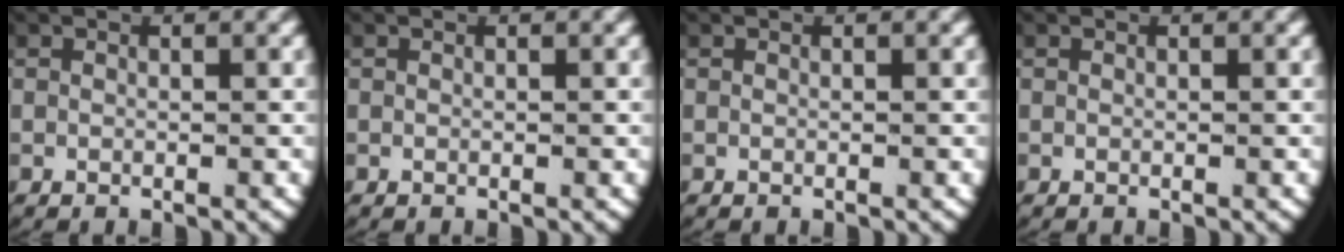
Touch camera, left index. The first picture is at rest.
{"total": 0.0}
{"total": 0.0}
{"total": 0.0}